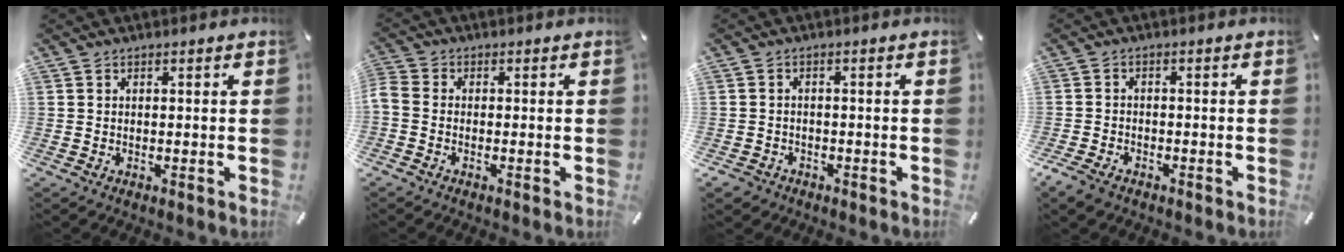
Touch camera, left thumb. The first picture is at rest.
{"total": 1.6, "force": [-0.6, 1.0, 1.1], "torque": [-0.026, 0.003, -0.014]}
{"total": 2.5, "force": [-1.7, 1.7, 0.5], "torque": [-0.015, 0.007, -0.037]}
{"total": 3.3, "force": [-2.3, 1.9, 1.4], "torque": [-0.041, 0.008, -0.049]}